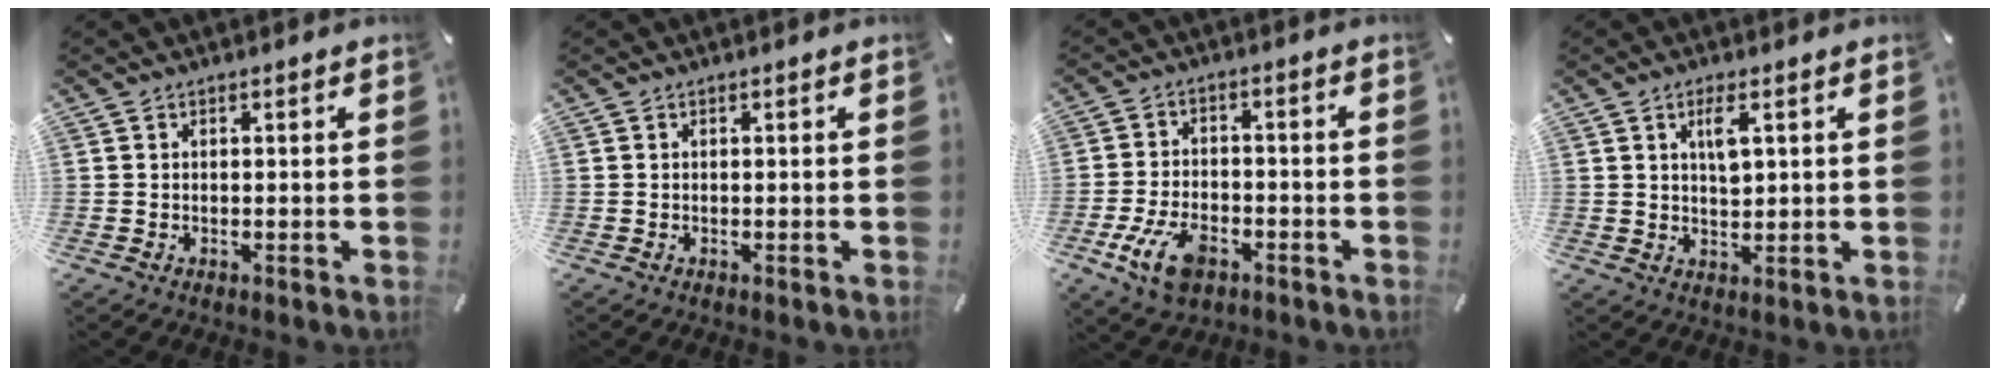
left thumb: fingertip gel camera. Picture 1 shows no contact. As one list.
[{"total": 0.0}, {"total": 9.9, "force": [-4.7, 5.8, 6.5], "torque": [-0.141, 0.012, -0.083]}, {"total": 4.6, "force": [1.9, 1.7, 3.8], "torque": [-0.066, -0.002, 0.027]}]